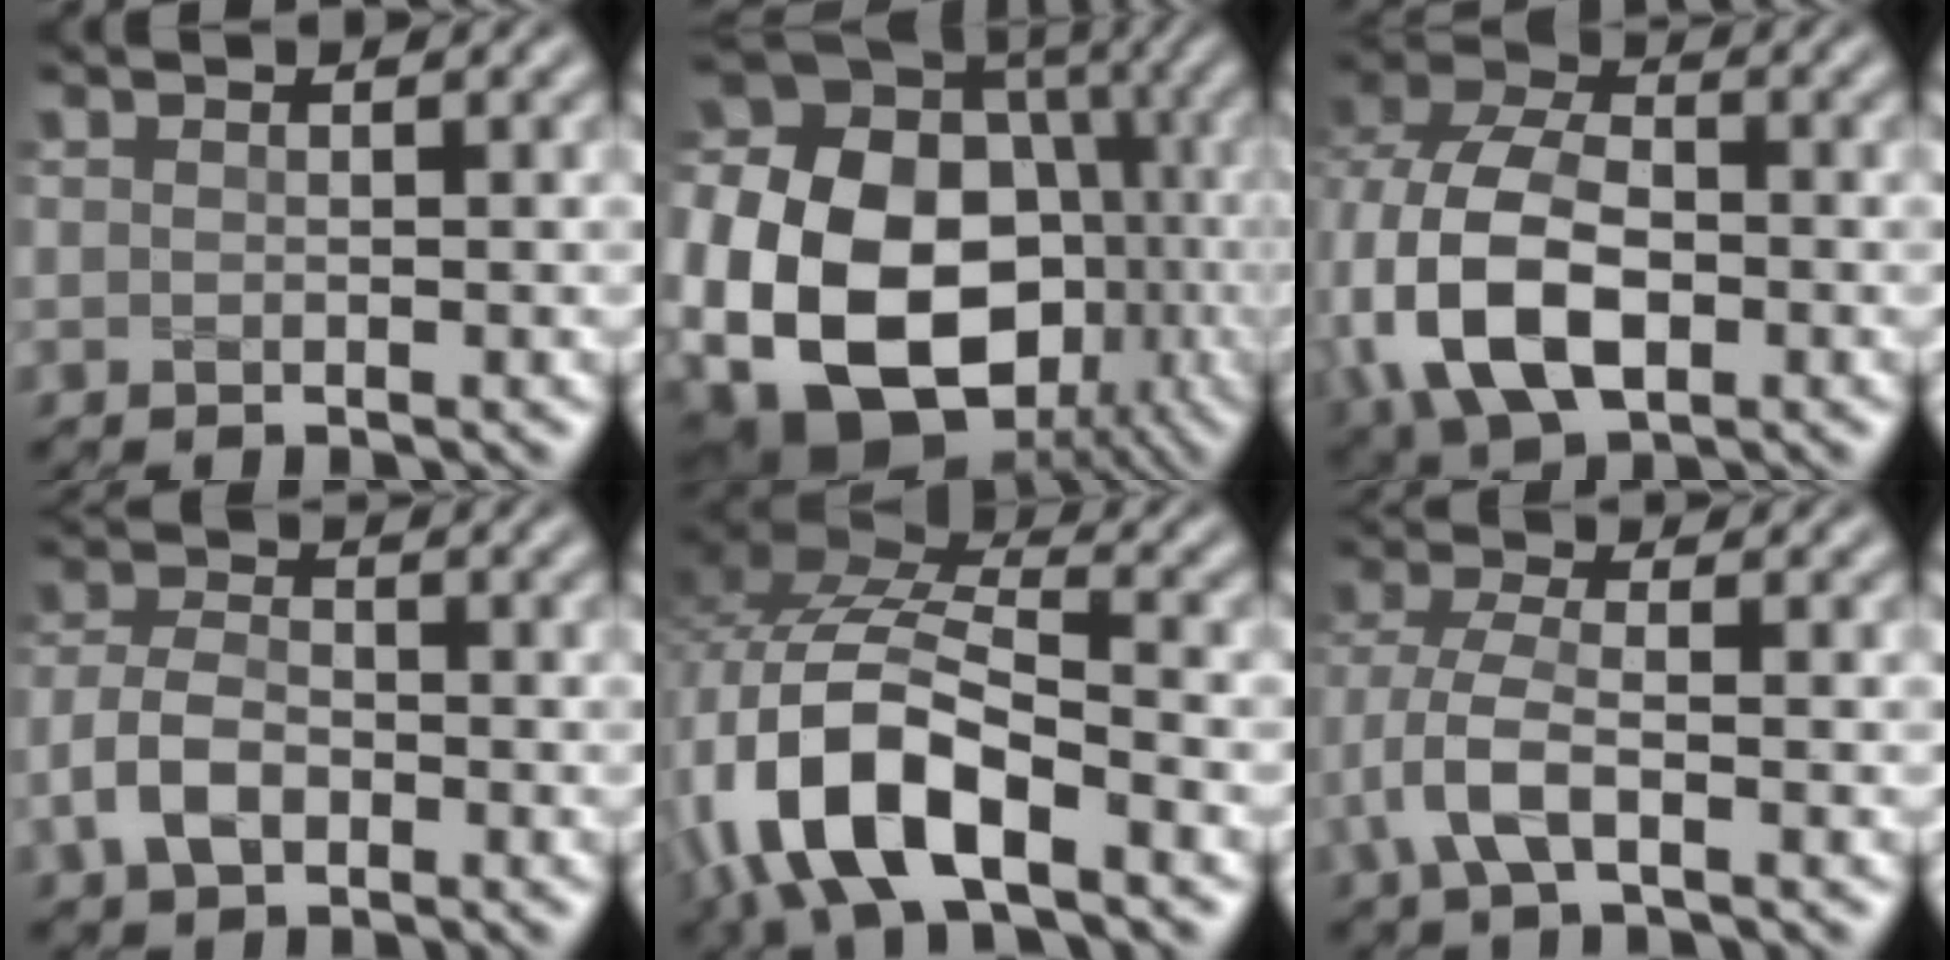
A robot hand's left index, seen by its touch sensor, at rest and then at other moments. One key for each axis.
{"total": 22.6, "fx": -3.9, "fy": 17.7, "fz": 13.4, "tx": -0.259, "ty": -0.020, "tz": -0.092}
{"total": 11.9, "fx": -2.3, "fy": 8.0, "fz": 8.6, "tx": -0.210, "ty": -0.016, "tz": -0.054}
{"total": 3.9, "fx": -1.6, "fy": 2.5, "fz": 2.5, "tx": -0.054, "ty": 0.004, "tz": -0.040}
{"total": 12.1, "fx": -5.5, "fy": 5.3, "fz": 9.4, "tx": -0.191, "ty": 0.001, "tz": -0.106}
{"total": 4.3, "fx": -1.6, "fy": 1.7, "fz": 3.6, "tx": -0.089, "ty": 0.002, "tz": -0.041}